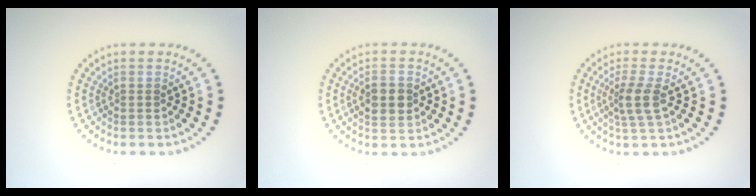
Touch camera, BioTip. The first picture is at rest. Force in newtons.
{"total": 2.9, "press": 2.9, "slide": 0.1}
{"total": 2.4, "press": 1.8, "slide": 1.5}